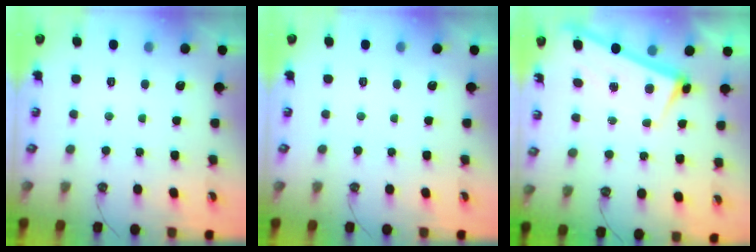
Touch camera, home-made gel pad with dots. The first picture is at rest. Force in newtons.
{"total": 0.0}
{"total": 2.9, "press": 2.9, "slide": 0.4}